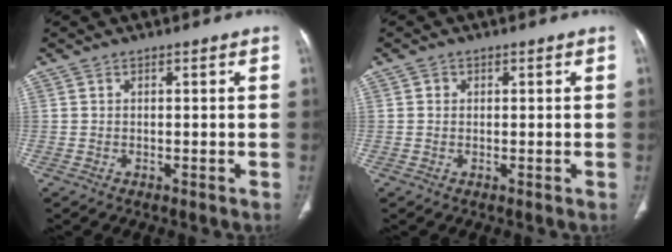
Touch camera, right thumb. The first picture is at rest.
{"total": 0.9, "force": [0.2, 0.8, 0.2], "torque": [0.002, 0.002, 0.002]}